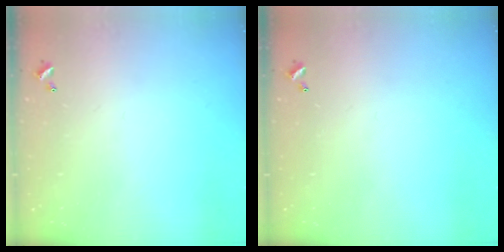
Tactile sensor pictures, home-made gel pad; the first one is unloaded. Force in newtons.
{"total": 0.0}